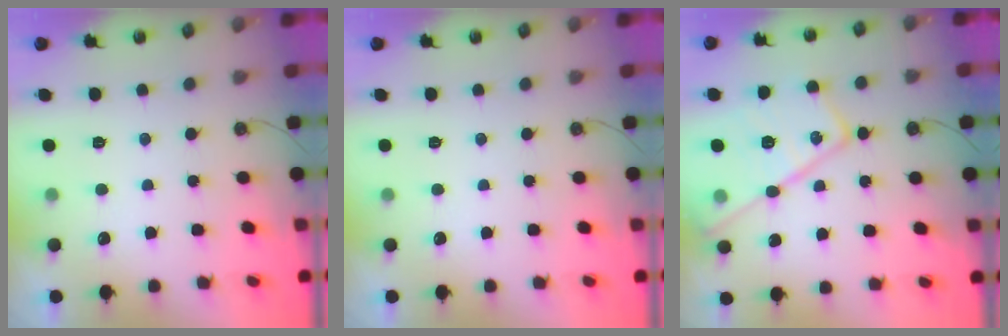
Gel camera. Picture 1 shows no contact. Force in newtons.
{"total": 0.0}
{"total": 21.2, "press": 21.1, "slide": 1.9}